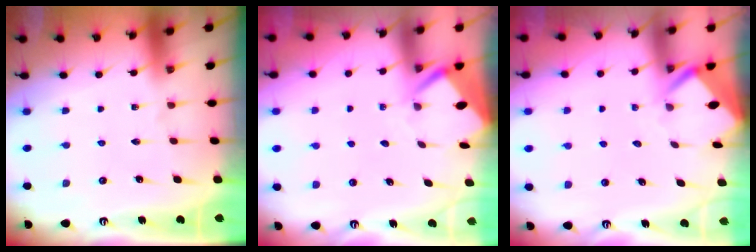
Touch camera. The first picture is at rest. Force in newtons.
{"total": 3.8, "press": 3.8, "slide": 0.3}
{"total": 2.3, "press": 2.3, "slide": 0.2}